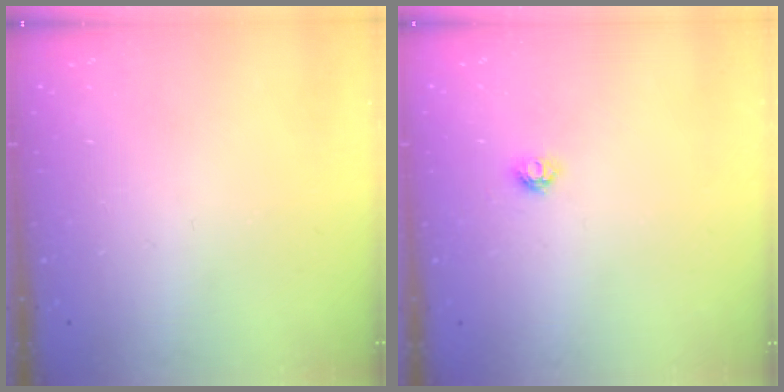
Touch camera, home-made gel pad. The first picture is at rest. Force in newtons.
{"total": 3.6, "press": 3.5, "slide": 0.3}